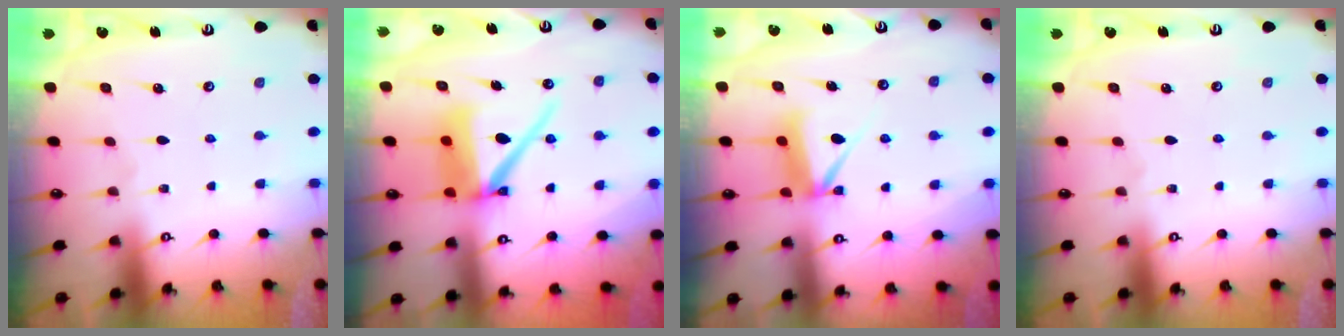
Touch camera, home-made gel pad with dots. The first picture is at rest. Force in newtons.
{"total": 11.1, "press": 11.0, "slide": 1.3}
{"total": 8.2, "press": 8.1, "slide": 0.6}
{"total": 0.0}